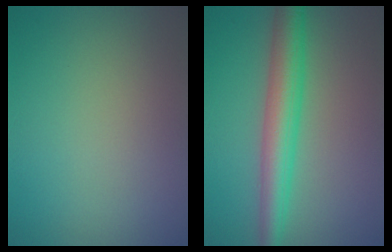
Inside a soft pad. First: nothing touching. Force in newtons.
{"total": 5.3, "press": 5.3, "slide": 0.2}